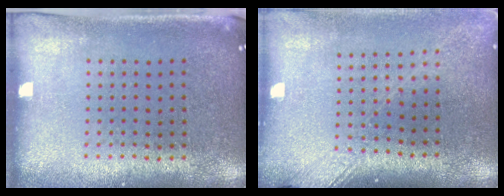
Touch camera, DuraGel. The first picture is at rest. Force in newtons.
{"total": 1.8, "press": 1.4, "slide": 1.1}